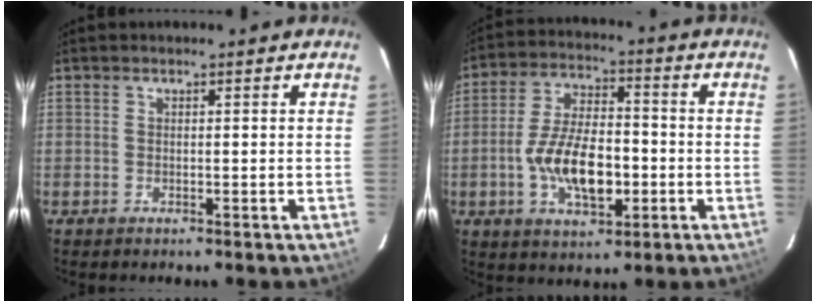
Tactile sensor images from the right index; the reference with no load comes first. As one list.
[{"total": 13.0, "force": [-3.1, 6.0, 11.1], "torque": [-0.219, 0.001, -0.051]}]